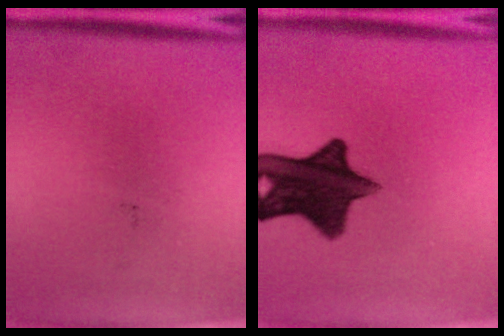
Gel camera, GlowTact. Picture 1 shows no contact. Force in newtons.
{"total": 12.8}